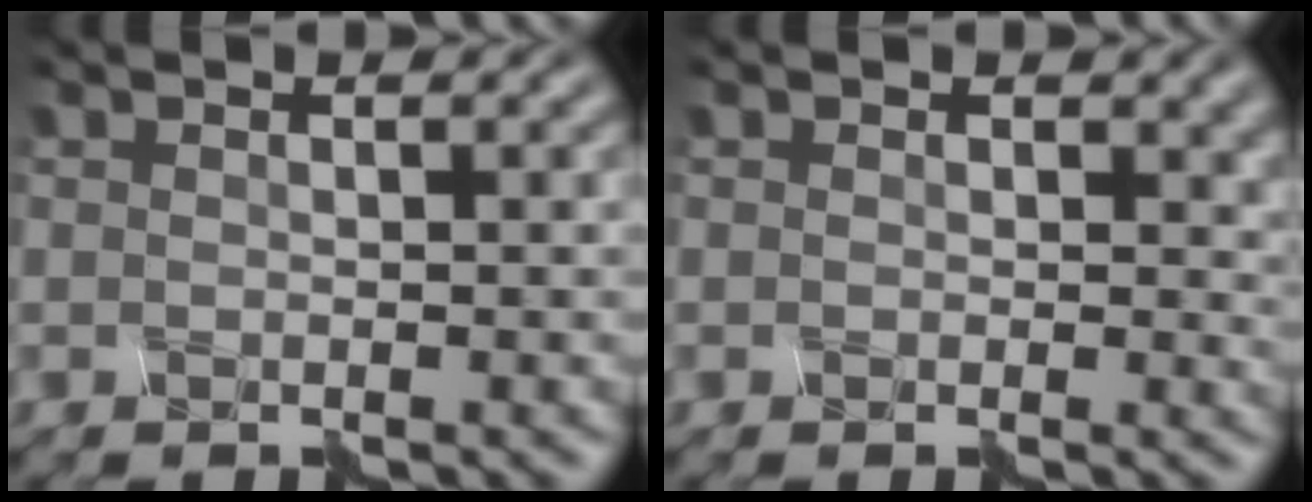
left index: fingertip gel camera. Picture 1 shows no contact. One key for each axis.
{"total": 2.9, "fx": 0.6, "fy": 2.3, "fz": 1.7, "tx": -0.027, "ty": -0.006, "tz": 0.008}